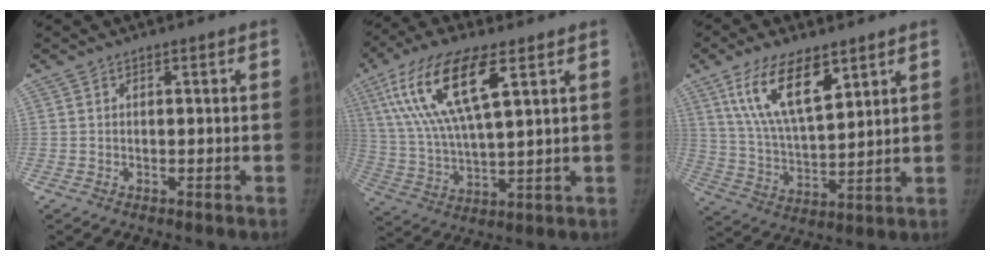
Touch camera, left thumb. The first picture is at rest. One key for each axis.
{"total": 17.2, "fx": 7.4, "fy": 5.3, "fz": 14.6, "tx": -0.300, "ty": -0.015, "tz": 0.141}
{"total": 14.1, "fx": 7.8, "fy": 5.5, "fz": 10.4, "tx": -0.175, "ty": -0.031, "tz": 0.154}